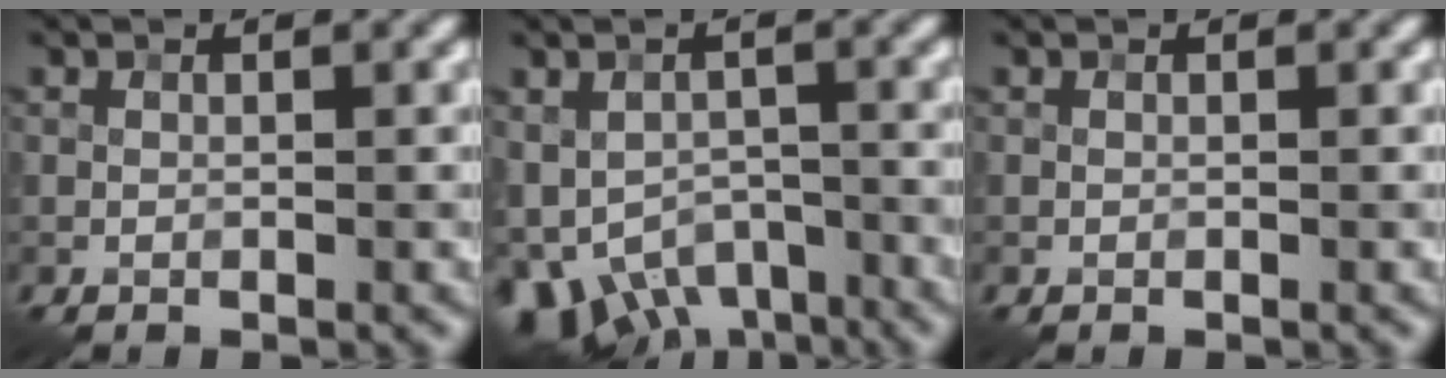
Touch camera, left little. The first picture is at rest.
{"total": 7.0, "force": [-4.1, 4.2, 3.8], "torque": [-0.064, -0.023, -0.063]}
{"total": 0.0}